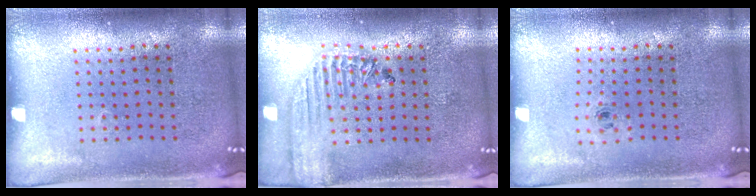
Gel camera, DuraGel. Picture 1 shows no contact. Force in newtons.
{"total": 1.8, "press": 1.7, "slide": 0.7}
{"total": 0.6, "press": 0.3, "slide": 0.5}